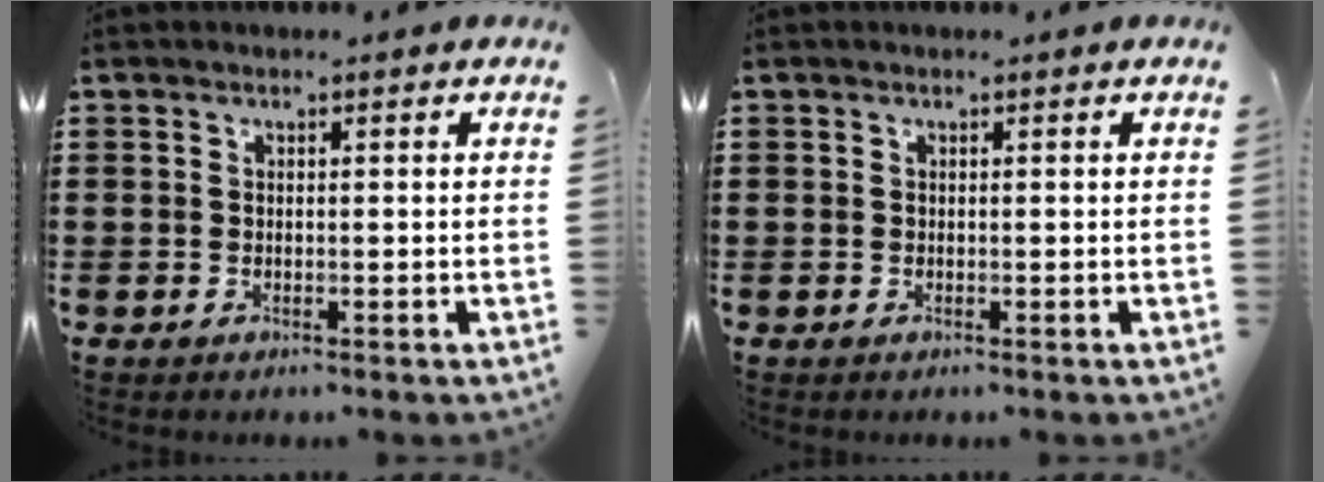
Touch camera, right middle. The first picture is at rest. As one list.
[{"total": 0.0}]